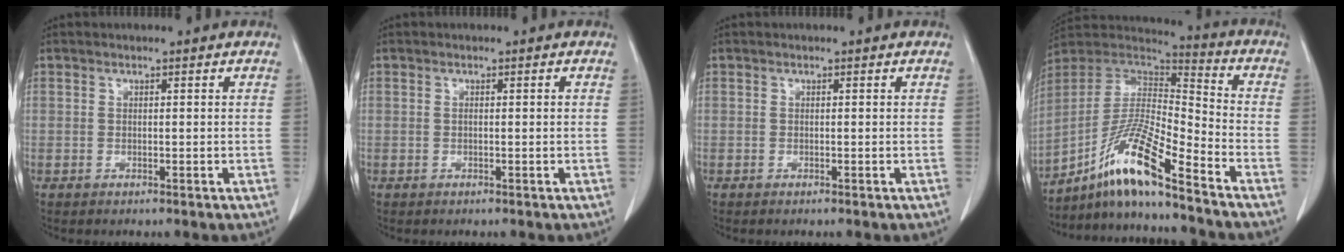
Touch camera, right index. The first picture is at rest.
{"total": 0.7, "force": [0.0, 0.1, 0.7], "torque": [-0.015, 0.001, 0.003]}
{"total": 0.0}
{"total": 14.3, "force": [-10.0, 0.4, 10.3], "torque": [-0.197, 0.007, -0.184]}